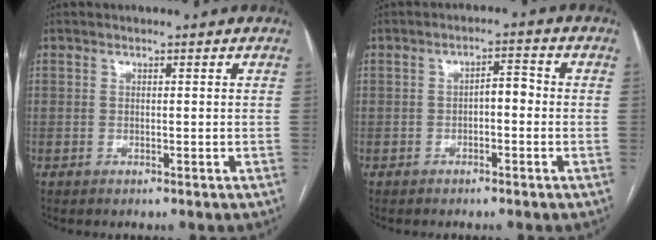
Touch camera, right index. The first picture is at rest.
{"total": 3.1, "force": [-0.6, 1.2, 2.8], "torque": [-0.040, 0.016, -0.009]}